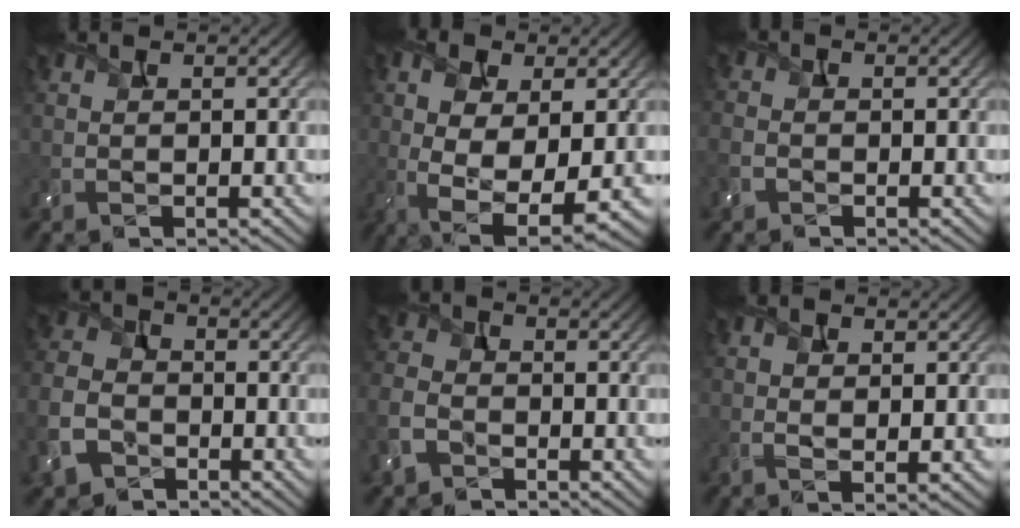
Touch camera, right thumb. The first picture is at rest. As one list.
[{"total": 10.0, "force": [-1.0, 4.6, 8.8], "torque": [-0.188, -0.010, -0.010]}, {"total": 2.4, "force": [-1.1, 1.7, 1.2], "torque": [-0.037, -0.001, -0.034]}, {"total": 7.8, "force": [-4.0, 5.6, 3.6], "torque": [-0.112, -0.020, -0.090]}, {"total": 5.6, "force": [-3.0, 3.9, 2.6], "torque": [-0.082, -0.007, -0.074]}, {"total": 2.0, "force": [0.7, 1.0, 1.6], "torque": [-0.036, 0.002, 0.012]}]